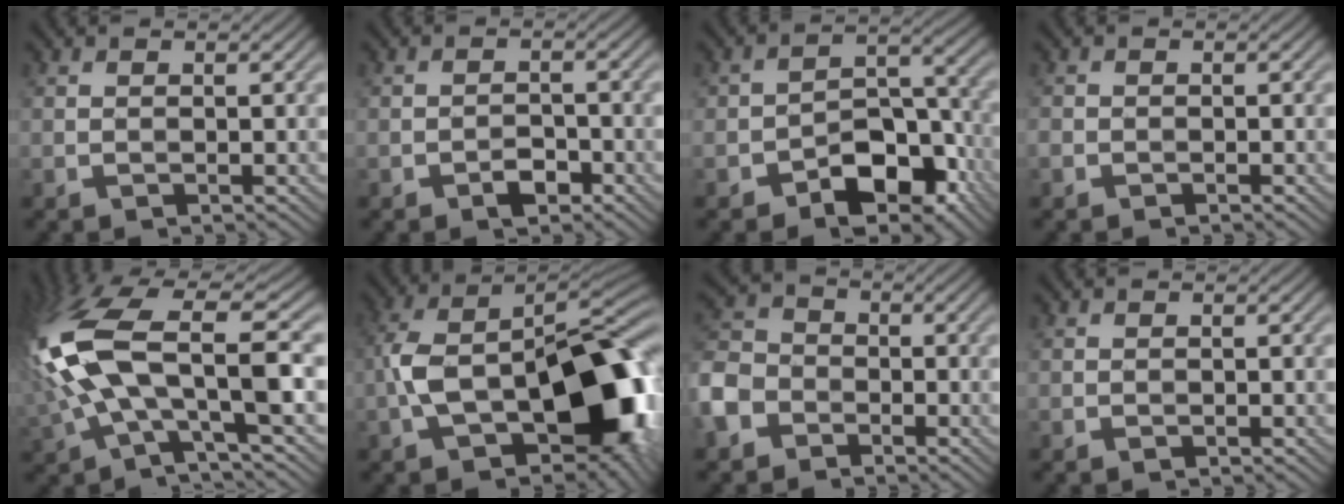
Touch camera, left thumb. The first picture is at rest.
{"total": 2.5, "force": [-1.7, 1.4, 1.2], "torque": [-0.015, 0.004, -0.032]}
{"total": 9.4, "force": [-5.1, 5.7, 5.3], "torque": [-0.067, -0.002, -0.093]}
{"total": 0.9, "force": [-0.7, 0.5, 0.0], "torque": [-0.001, -0.002, -0.015]}
{"total": 14.9, "force": [0.2, 5.7, 13.7], "torque": [-0.310, 0.007, -0.004]}
{"total": 17.0, "force": [-3.8, 10.0, 13.2], "torque": [-0.211, -0.011, -0.065]}
{"total": 7.6, "force": [-4.2, 5.5, 3.1], "torque": [-0.096, -0.005, -0.108]}
{"total": 0.0}